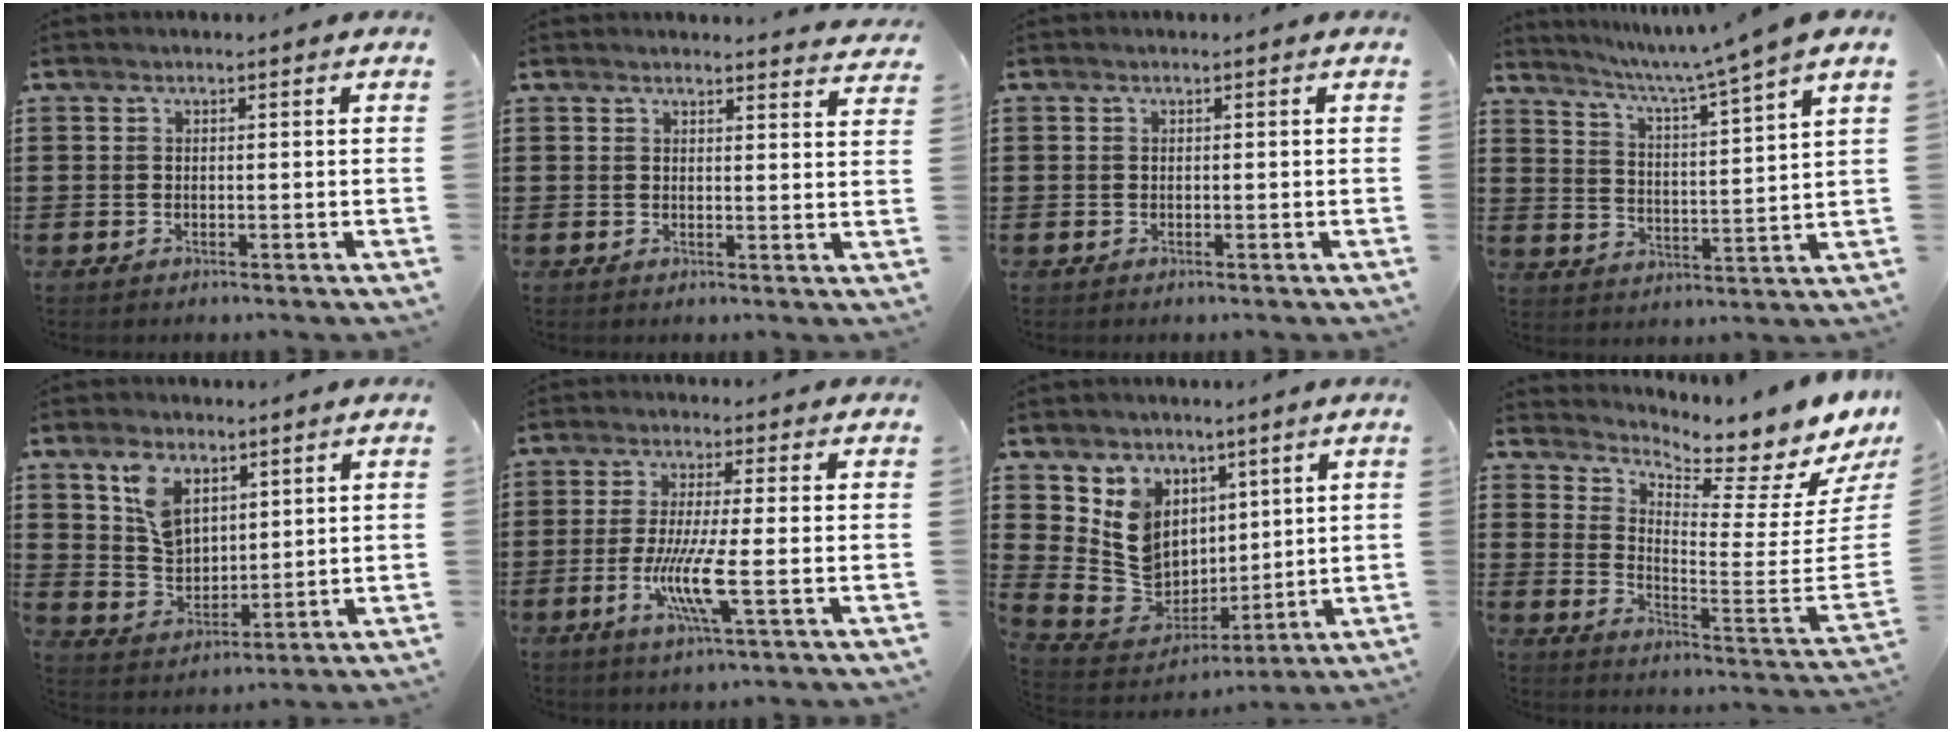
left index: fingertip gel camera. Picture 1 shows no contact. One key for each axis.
{"total": 2.5, "fx": 2.5, "fy": -0.2, "fz": 0.0, "tx": 0.000, "ty": -0.014, "tz": 0.045}
{"total": 0.0}
{"total": 5.3, "fx": 4.4, "fy": -1.9, "fz": 2.4, "tx": -0.068, "ty": -0.044, "tz": 0.062}
{"total": 7.1, "fx": 4.1, "fy": 4.3, "fz": 4.0, "tx": -0.087, "ty": 0.011, "tz": 0.076}
{"total": 7.9, "fx": -2.1, "fy": 0.4, "fz": 7.6, "tx": -0.155, "ty": -0.019, "tz": -0.044}
{"total": 9.0, "fx": 3.0, "fy": 8.0, "fz": 3.0, "tx": -0.115, "ty": -0.021, "tz": 0.067}
{"total": 3.8, "fx": 3.6, "fy": -0.1, "fz": 1.3, "tx": -0.028, "ty": -0.070, "tz": 0.048}